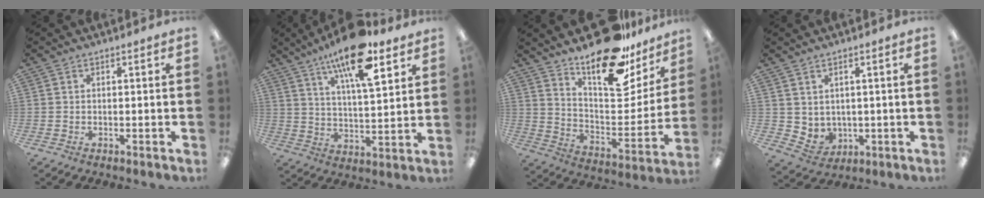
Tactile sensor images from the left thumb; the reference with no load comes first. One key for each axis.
{"total": 17.2, "fx": 11.2, "fy": 5.7, "fz": 11.8, "tx": -0.194, "ty": -0.050, "tz": 0.182}
{"total": 22.7, "fx": 17.4, "fy": 8.7, "fz": 11.7, "tx": -0.162, "ty": -0.119, "tz": 0.296}
{"total": 3.9, "fx": 1.7, "fy": 3.3, "fz": 1.4, "tx": -0.040, "ty": -0.011, "tz": 0.035}